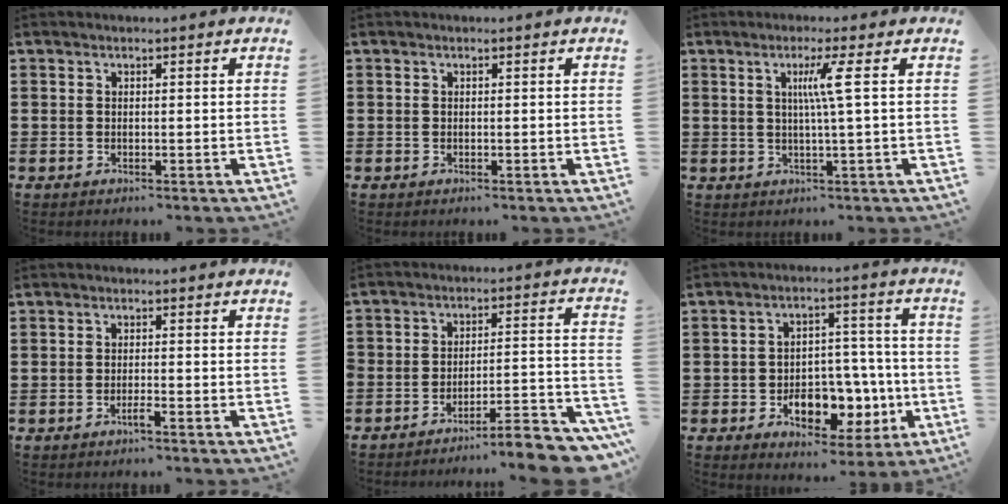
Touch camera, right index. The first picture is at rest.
{"total": 0.0}
{"total": 4.7, "force": [0.9, -1.0, 4.5], "torque": [-0.087, -0.005, 0.008]}
{"total": 1.5, "force": [-1.0, 0.1, 1.1], "torque": [-0.020, -0.004, -0.018]}
{"total": 7.5, "force": [-7.0, 0.7, 2.6], "torque": [-0.029, 0.004, -0.137]}
{"total": 9.1, "force": [-3.0, 6.1, 6.1], "torque": [-0.087, 0.014, -0.052]}